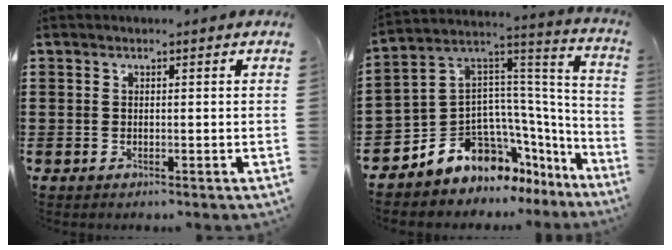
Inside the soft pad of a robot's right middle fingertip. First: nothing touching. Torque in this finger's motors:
{"motor_torque": [2.14, 0.00, 0.54, 0.21]}